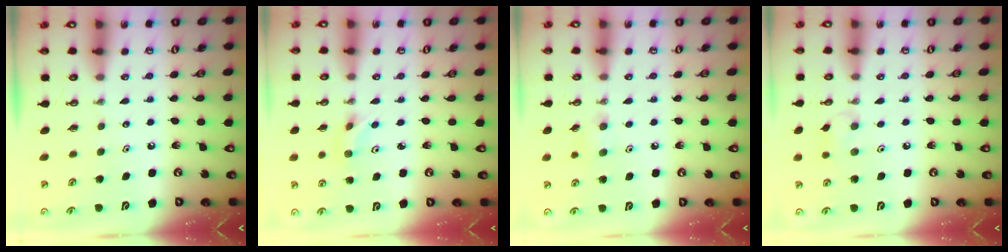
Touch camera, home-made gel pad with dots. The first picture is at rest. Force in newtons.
{"total": 3.7, "press": 3.6, "slide": 0.9}
{"total": 6.4, "press": 6.2, "slide": 1.4}
{"total": 6.3, "press": 6.2, "slide": 1.2}